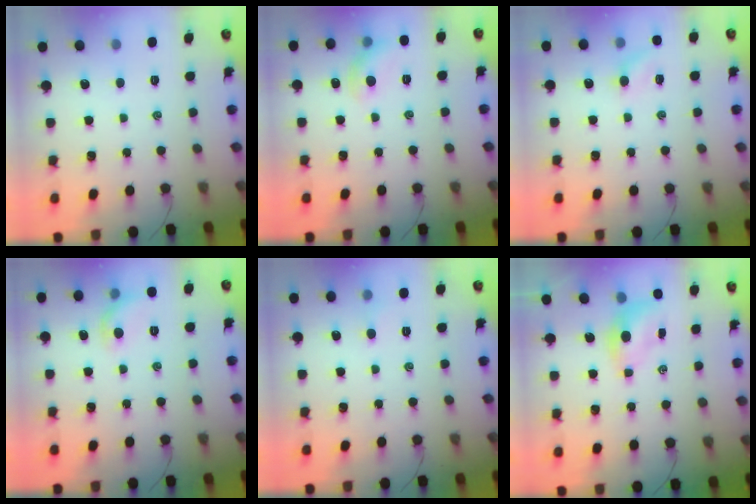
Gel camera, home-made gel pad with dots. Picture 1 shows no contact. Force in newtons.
{"total": 6.8, "press": 6.7, "slide": 1.2}
{"total": 5.4, "press": 5.2, "slide": 1.2}
{"total": 6.4, "press": 6.3, "slide": 1.2}
{"total": 2.6, "press": 2.5, "slide": 0.8}
{"total": 4.8, "press": 4.7, "slide": 0.8}